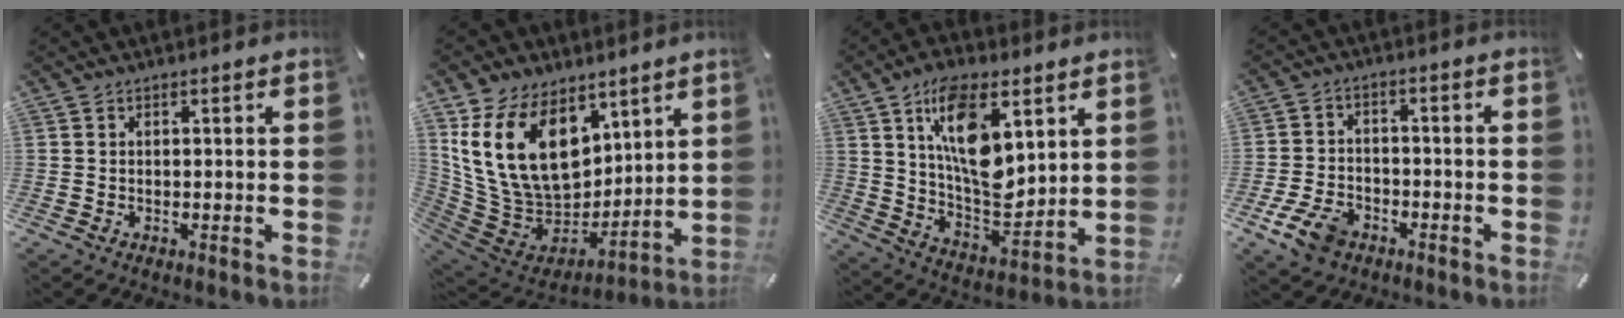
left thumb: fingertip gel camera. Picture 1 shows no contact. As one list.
[{"total": 21.1, "force": [8.9, 14.4, 12.5], "torque": [-0.272, -0.057, 0.168]}, {"total": 16.7, "force": [7.2, 8.5, 12.5], "torque": [-0.223, -0.028, 0.124]}, {"total": 8.4, "force": [-4.4, 5.5, 4.6], "torque": [-0.106, 0.016, -0.082]}]